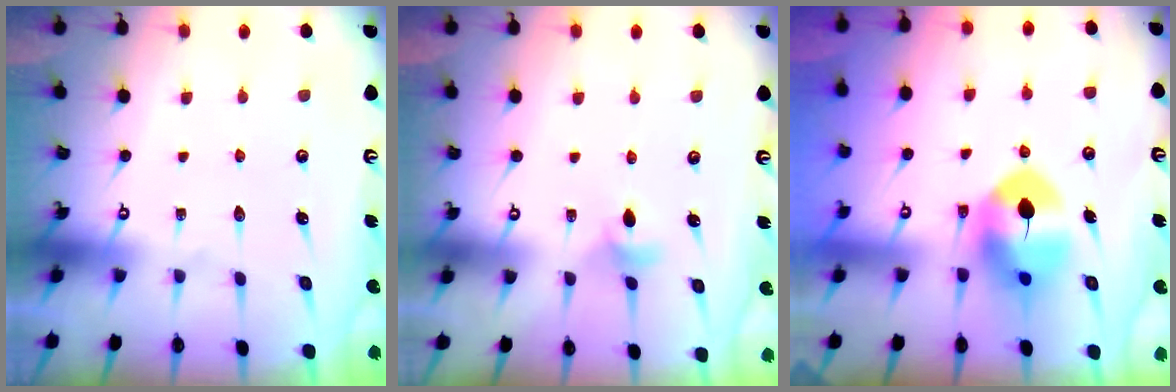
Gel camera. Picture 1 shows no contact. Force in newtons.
{"total": 5.3, "press": 5.2, "slide": 0.9}
{"total": 8.4, "press": 8.3, "slide": 1.4}